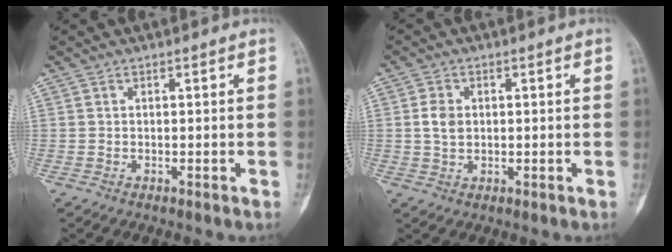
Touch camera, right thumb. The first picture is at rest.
{"total": 3.7, "force": [0.5, 2.7, 2.5], "torque": [-0.039, -0.001, 0.010]}